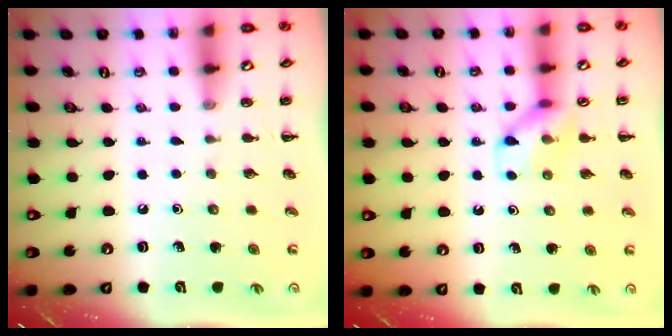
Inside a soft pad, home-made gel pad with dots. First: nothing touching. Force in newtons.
{"total": 9.8, "press": 9.7, "slide": 0.7}